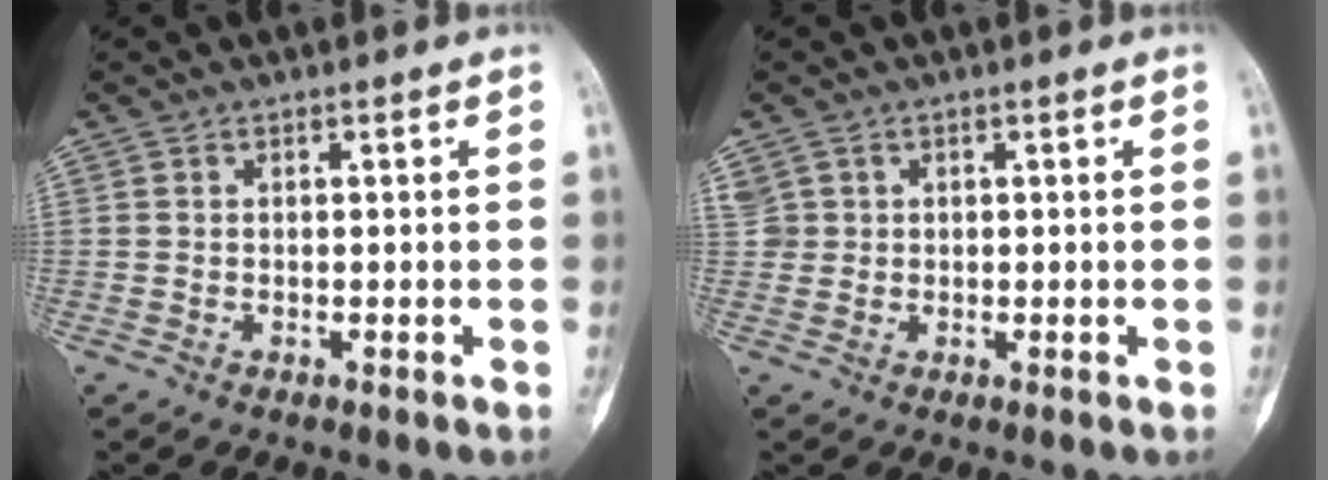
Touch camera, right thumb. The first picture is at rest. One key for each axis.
{"total": 3.5, "fx": 1.4, "fy": 3.1, "fz": 0.7, "tx": -0.004, "ty": 0.007, "tz": 0.037}